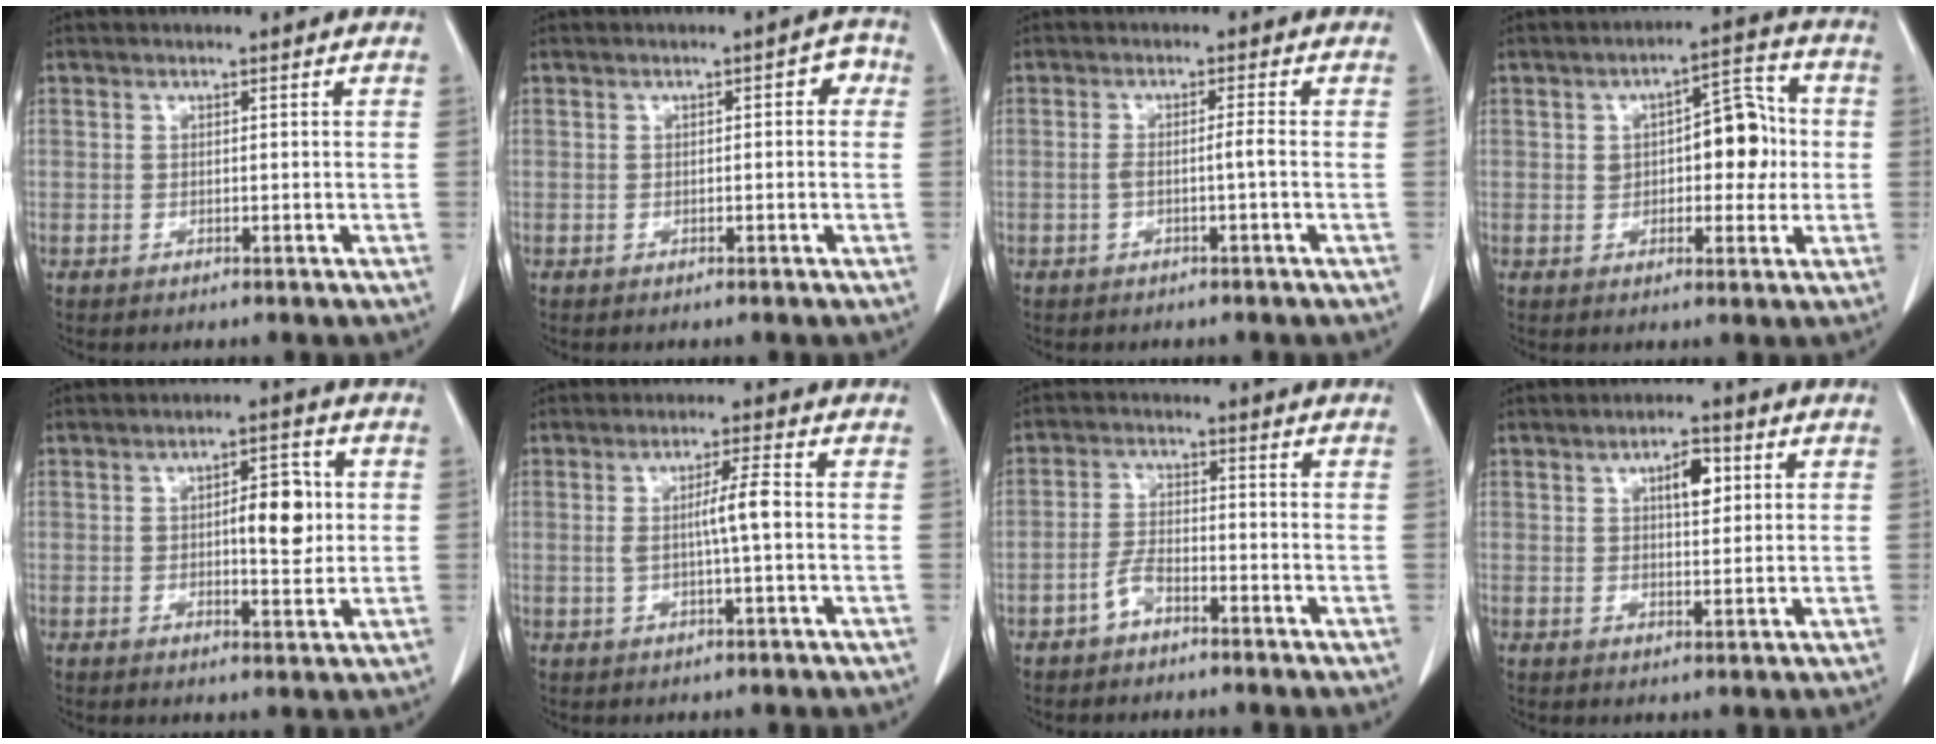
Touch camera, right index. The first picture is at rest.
{"total": 2.2, "force": [0.2, 1.0, 1.9], "torque": [-0.017, 0.013, -0.002]}
{"total": 2.1, "force": [-0.6, -0.2, 2.0], "torque": [-0.037, 0.004, -0.009]}
{"total": 8.7, "force": [0.6, 3.9, 7.8], "torque": [-0.103, 0.029, 0.012]}
{"total": 7.1, "force": [0.7, 2.5, 6.6], "torque": [-0.093, 0.005, 0.012]}
{"total": 4.6, "force": [0.0, 0.0, 4.6], "torque": [-0.082, 0.002, 0.000]}
{"total": 3.2, "force": [-2.1, 1.6, 1.9], "torque": [-0.040, 0.009, -0.037]}
{"total": 4.6, "force": [1.7, 1.7, 3.9], "torque": [-0.063, 0.004, 0.027]}